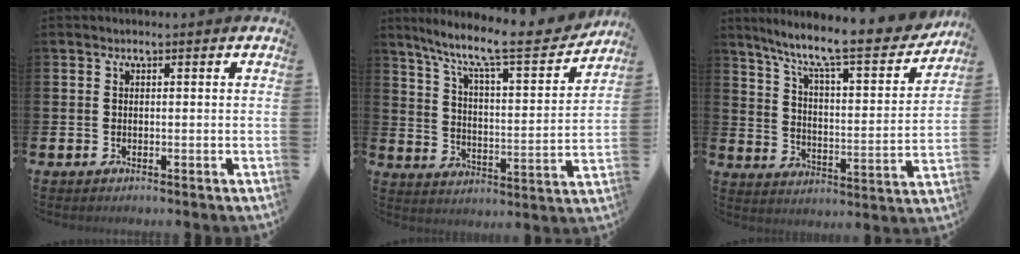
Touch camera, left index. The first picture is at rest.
{"total": 10.0, "force": [8.6, 1.3, 5.0], "torque": [-0.116, -0.063, 0.137]}
{"total": 10.0, "force": [8.5, 1.7, 5.0], "torque": [-0.117, -0.061, 0.134]}